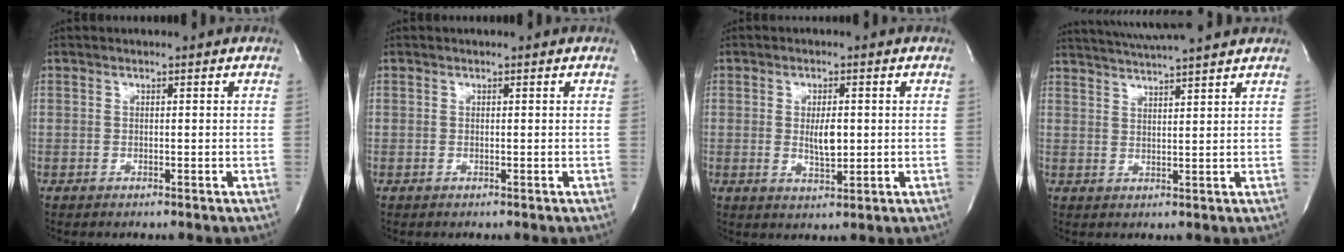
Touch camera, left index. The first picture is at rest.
{"total": 0.0}
{"total": 4.1, "force": [0.2, 1.4, 3.8], "torque": [-0.067, -0.004, 0.007]}
{"total": 11.0, "force": [10.0, -0.5, 4.6], "torque": [-0.086, 0.027, 0.144]}